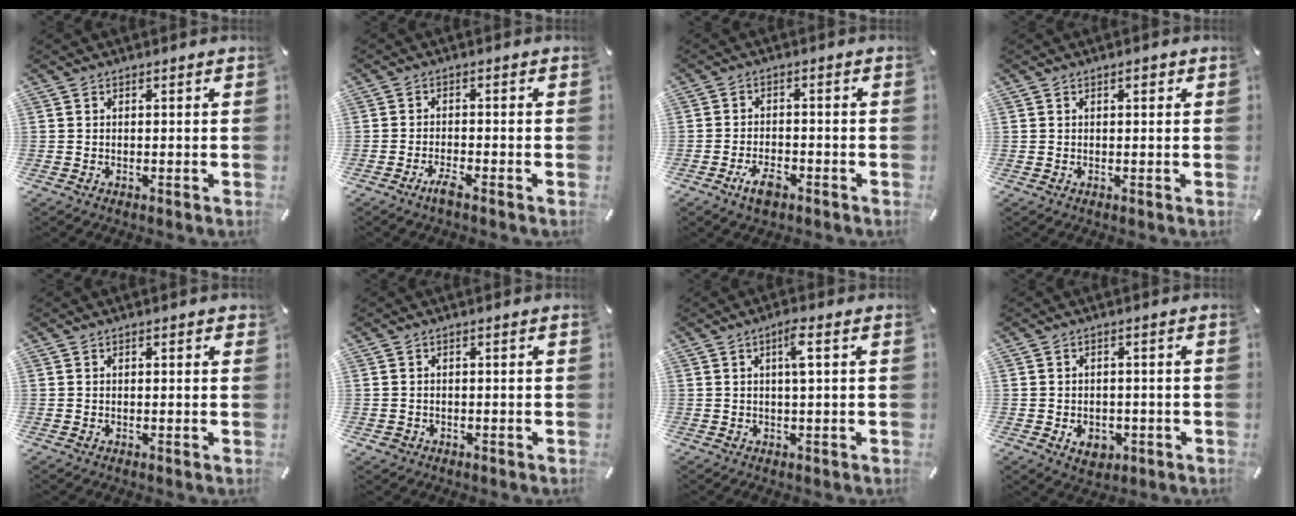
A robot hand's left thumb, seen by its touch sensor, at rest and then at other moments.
{"total": 3.0, "force": [-2.4, 0.3, 1.8], "torque": [-0.036, 0.008, -0.046]}
{"total": 4.9, "force": [-3.0, 2.4, 3.1], "torque": [-0.066, 0.013, -0.058]}
{"total": 1.5, "force": [0.6, 0.7, 1.2], "torque": [-0.016, 0.002, 0.007]}
{"total": 0.9, "force": [0.2, 0.4, 0.7], "torque": [-0.014, 0.003, 0.003]}
{"total": 1.1, "force": [-0.4, 1.0, 0.2], "torque": [-0.004, 0.005, -0.011]}
{"total": 4.3, "force": [0.8, 0.4, 4.2], "torque": [-0.075, 0.000, 0.008]}
{"total": 4.6, "force": [-1.4, 3.6, 2.5], "torque": [-0.046, -0.001, -0.027]}